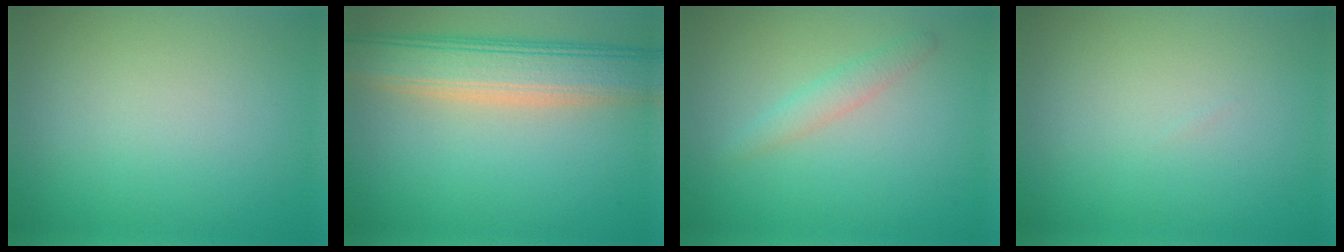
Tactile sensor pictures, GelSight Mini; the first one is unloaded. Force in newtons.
{"total": 7.2, "press": 7.2, "slide": 0.6}
{"total": 1.6, "press": 1.6, "slide": 0.0}
{"total": 0.0}